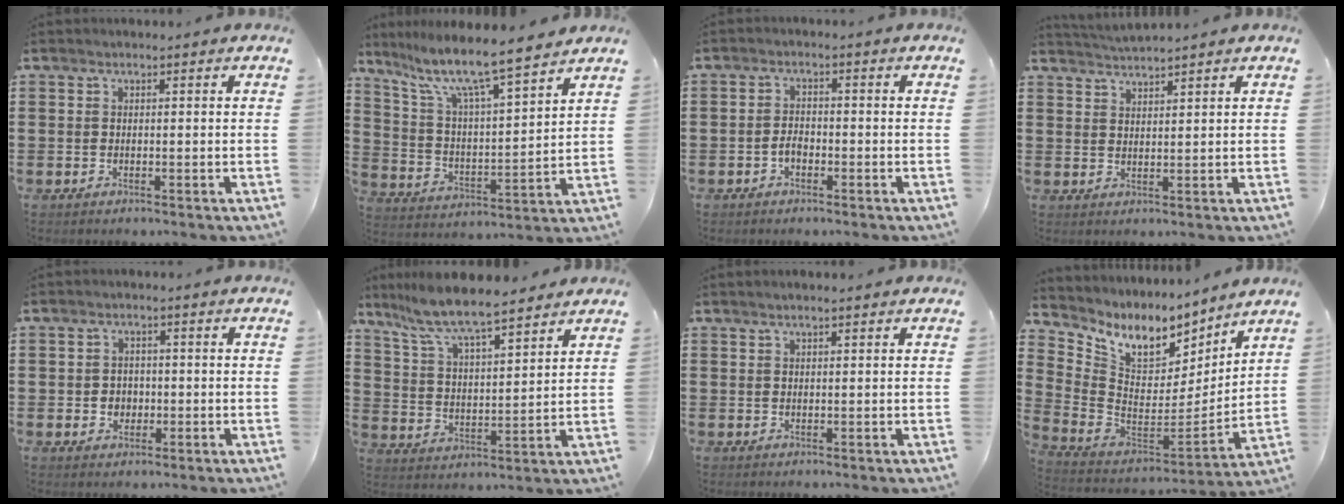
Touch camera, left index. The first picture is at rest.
{"total": 9.0, "force": [7.5, 0.9, 5.0], "torque": [-0.127, -0.047, 0.123]}
{"total": 2.1, "force": [-0.9, 1.2, 1.5], "torque": [-0.039, 0.001, -0.020]}
{"total": 2.2, "force": [2.2, -0.4, -0.1], "torque": [-0.004, -0.007, 0.041]}
{"total": 2.4, "force": [-0.3, 2.2, 0.9], "torque": [-0.026, 0.006, -0.011]}
{"total": 7.9, "force": [7.1, 0.7, 3.5], "torque": [-0.098, -0.037, 0.121]}
{"total": 1.0, "force": [0.7, 0.1, 0.7], "torque": [-0.015, 0.001, 0.013]}
{"total": 8.6, "force": [6.3, 4.4, 4.0], "torque": [-0.107, -0.039, 0.114]}